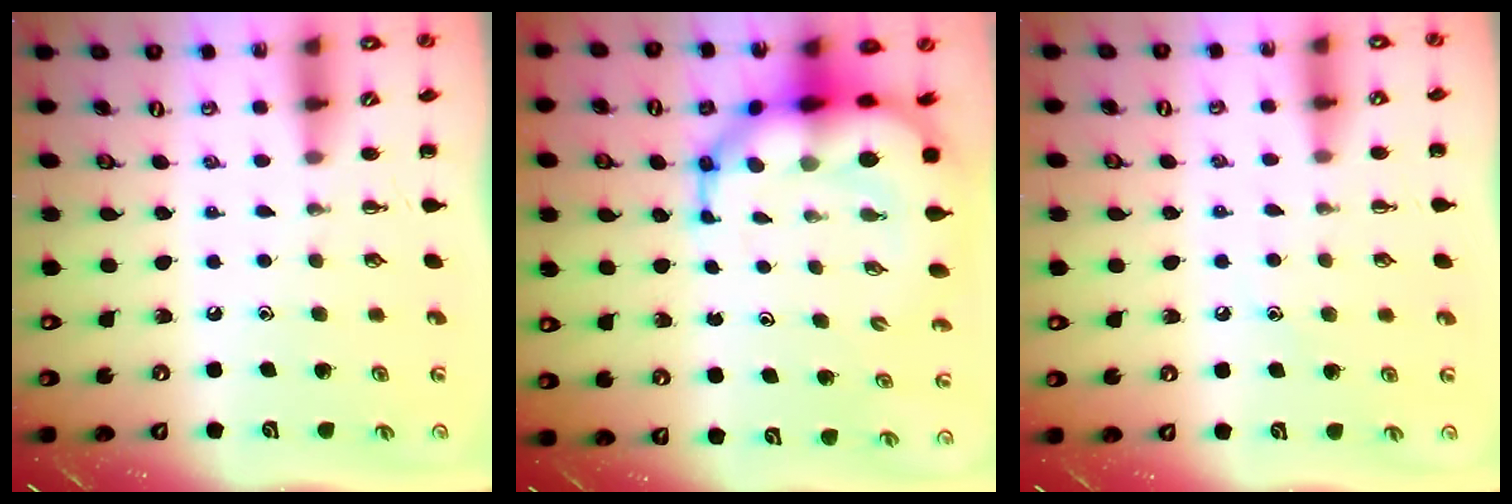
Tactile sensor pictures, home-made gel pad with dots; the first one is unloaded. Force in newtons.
{"total": 12.5, "press": 12.0, "slide": 3.7}
{"total": 6.7, "press": 6.5, "slide": 1.9}